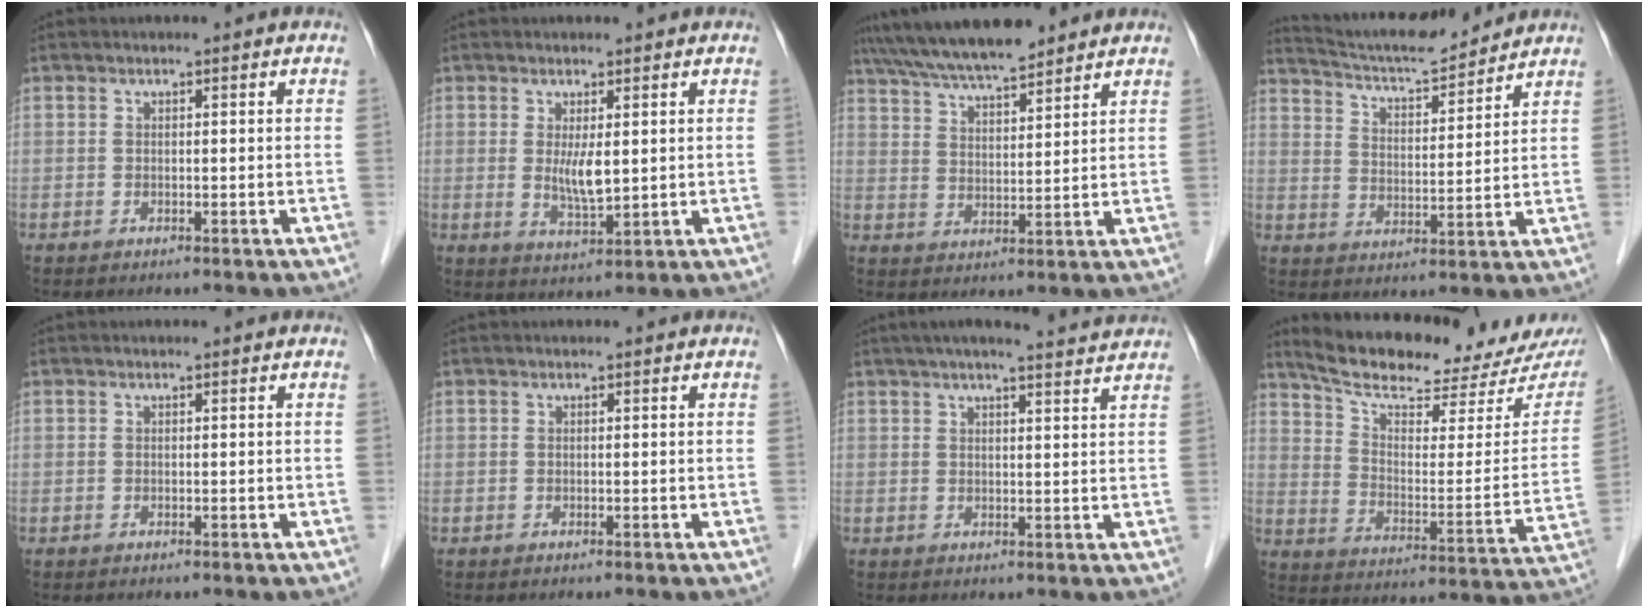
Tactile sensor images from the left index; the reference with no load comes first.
{"total": 4.0, "force": [0.7, 0.8, 3.8], "torque": [-0.075, -0.013, 0.018]}
{"total": 11.1, "force": [9.8, 1.5, 5.0], "torque": [-0.087, 0.025, 0.168]}
{"total": 12.4, "force": [11.8, 1.2, 3.5], "torque": [-0.068, 0.011, 0.192]}
{"total": 0.0}
{"total": 0.0}
{"total": 10.7, "force": [9.6, 0.0, 4.6], "torque": [-0.067, 0.020, 0.113]}
{"total": 21.3, "force": [18.9, 3.7, 9.0], "torque": [-0.137, -0.035, 0.264]}